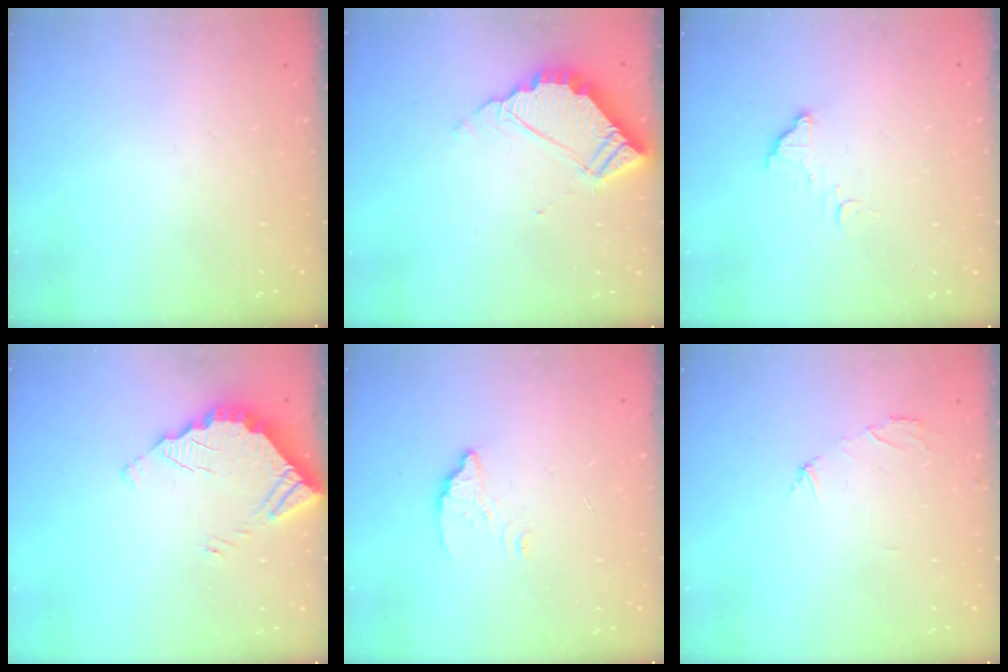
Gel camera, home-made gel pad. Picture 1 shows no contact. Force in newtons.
{"total": 6.0, "press": 6.0, "slide": 0.5}
{"total": 5.3, "press": 5.3, "slide": 0.2}
{"total": 3.5, "press": 3.5, "slide": 0.2}
{"total": 3.0, "press": 3.0, "slide": 0.2}
{"total": 2.1, "press": 2.1, "slide": 0.1}